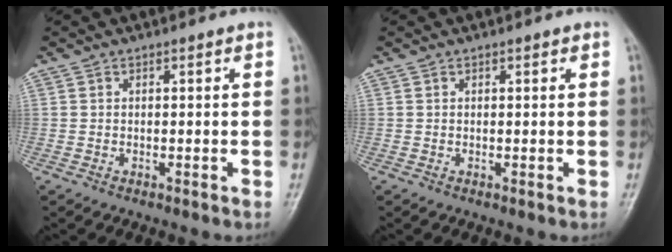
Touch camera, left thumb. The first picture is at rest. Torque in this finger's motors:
{"motor_torque": [-0.19, -0.10, -0.21, -0.14, 0.03]}